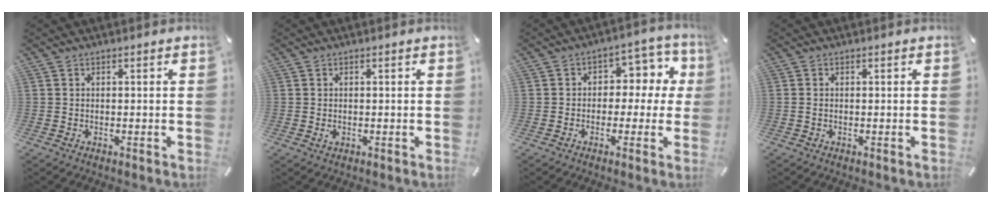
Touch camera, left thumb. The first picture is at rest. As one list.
[{"total": 0.7, "force": [-0.1, 0.5, 0.5], "torque": [-0.010, 0.001, -0.002]}, {"total": 7.8, "force": [0.4, 6.0, 5.0], "torque": [-0.059, 0.002, 0.001]}, {"total": 0.7, "force": [-0.1, 0.4, 0.6], "torque": [-0.012, 0.002, -0.003]}]